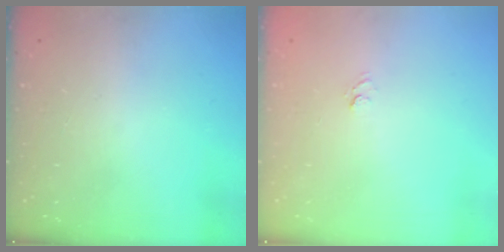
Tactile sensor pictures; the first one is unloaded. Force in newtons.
{"total": 3.6, "press": 3.4, "slide": 1.1}